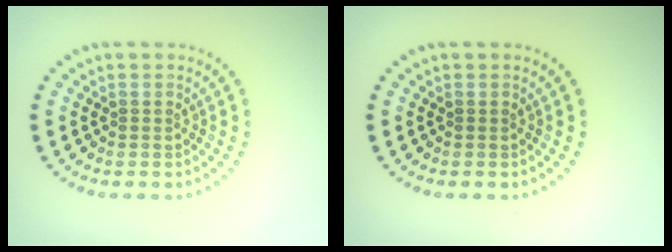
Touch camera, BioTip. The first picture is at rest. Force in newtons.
{"total": 0.0}